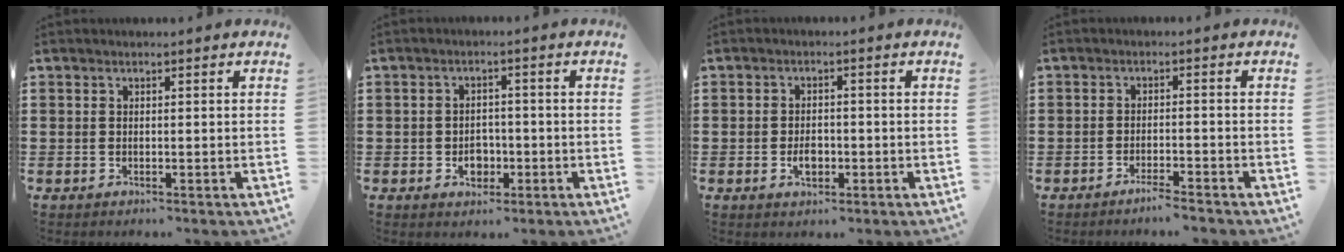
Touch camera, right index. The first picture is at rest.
{"total": 3.0, "force": [-1.0, 2.3, 1.7], "torque": [-0.028, -0.003, -0.020]}
{"total": 2.8, "force": [-0.8, 1.5, 2.2], "torque": [-0.035, -0.004, -0.014]}
{"total": 2.3, "force": [-2.1, 0.0, 1.0], "torque": [-0.018, 0.004, -0.040]}